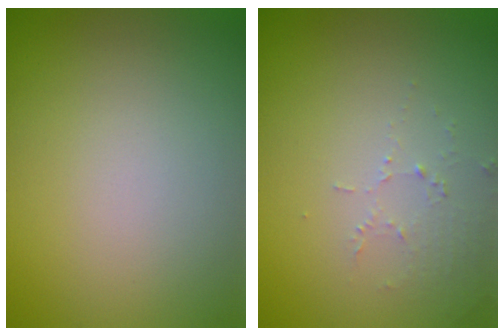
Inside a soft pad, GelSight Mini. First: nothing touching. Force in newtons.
{"total": 1.5, "press": 1.5, "slide": 0.2}